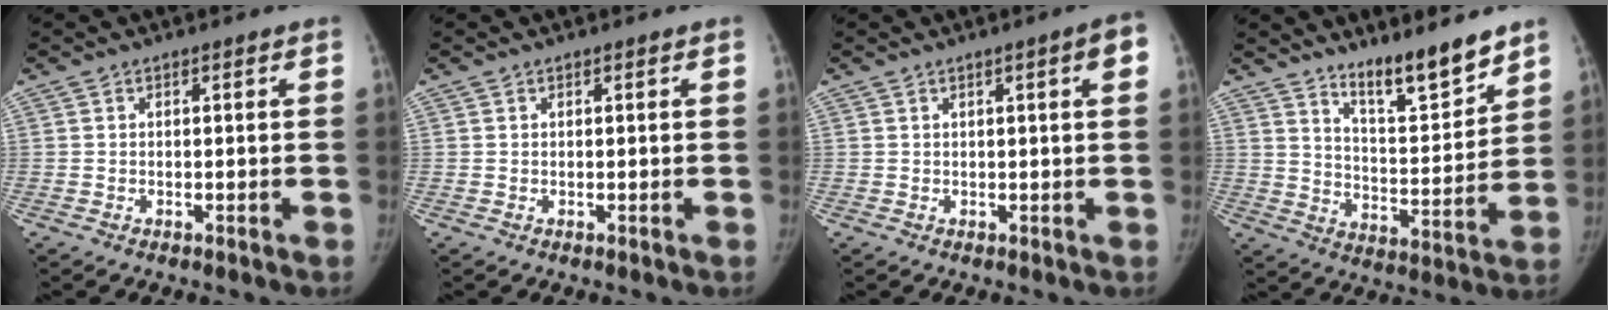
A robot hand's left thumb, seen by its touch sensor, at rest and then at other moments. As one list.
[{"total": 0.0}, {"total": 3.9, "force": [1.4, 0.4, 3.6], "torque": [-0.040, 0.001, 0.016]}, {"total": 12.2, "force": [9.9, 2.5, 6.7], "torque": [-0.080, -0.083, 0.168]}]